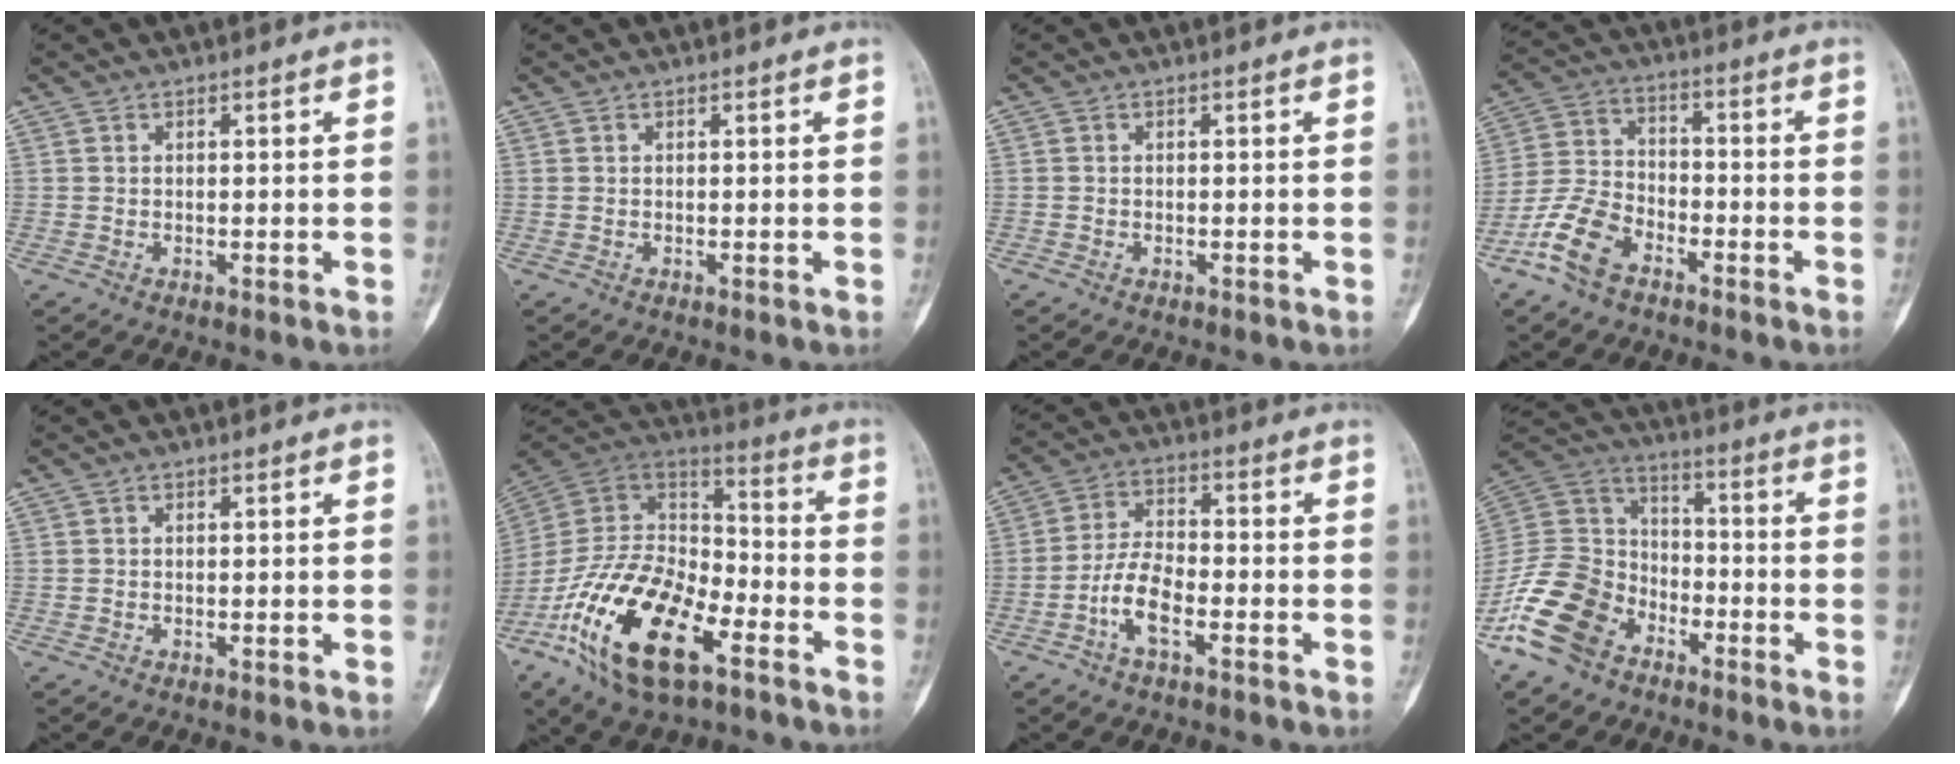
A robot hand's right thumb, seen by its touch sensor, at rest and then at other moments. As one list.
[{"total": 0.0}, {"total": 0.0}, {"total": 10.2, "force": [-6.3, 5.7, 5.6], "torque": [-0.118, 0.033, -0.131]}, {"total": 0.0}, {"total": 24.4, "force": [-12.0, 11.7, 17.7], "torque": [-0.354, 0.056, -0.219]}, {"total": 7.7, "force": [-3.4, 3.3, 6.1], "torque": [-0.120, 0.026, -0.069]}, {"total": 15.7, "force": [-9.2, 10.5, 7.1], "torque": [-0.128, 0.068, -0.184]}]